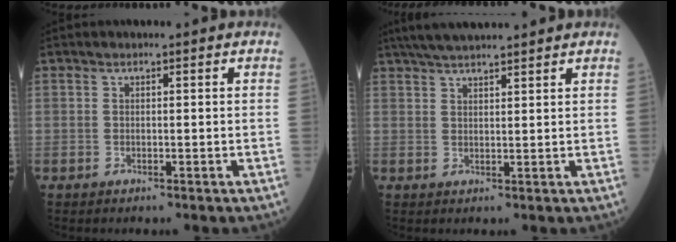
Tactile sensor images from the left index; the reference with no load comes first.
{"total": 8.2, "force": [7.2, 0.5, 3.9], "torque": [-0.067, 0.034, 0.117]}